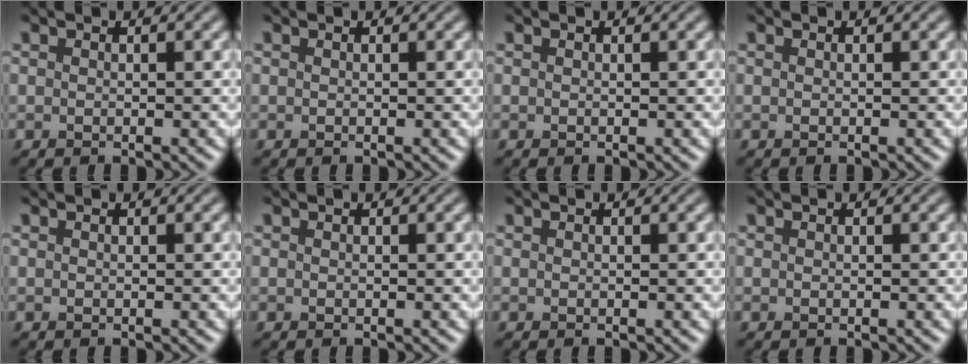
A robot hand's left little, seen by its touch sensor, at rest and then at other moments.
{"total": 0.0}
{"total": 0.0}
{"total": 0.0}
{"total": 0.0}
{"total": 0.0}
{"total": 0.0}
{"total": 0.0}